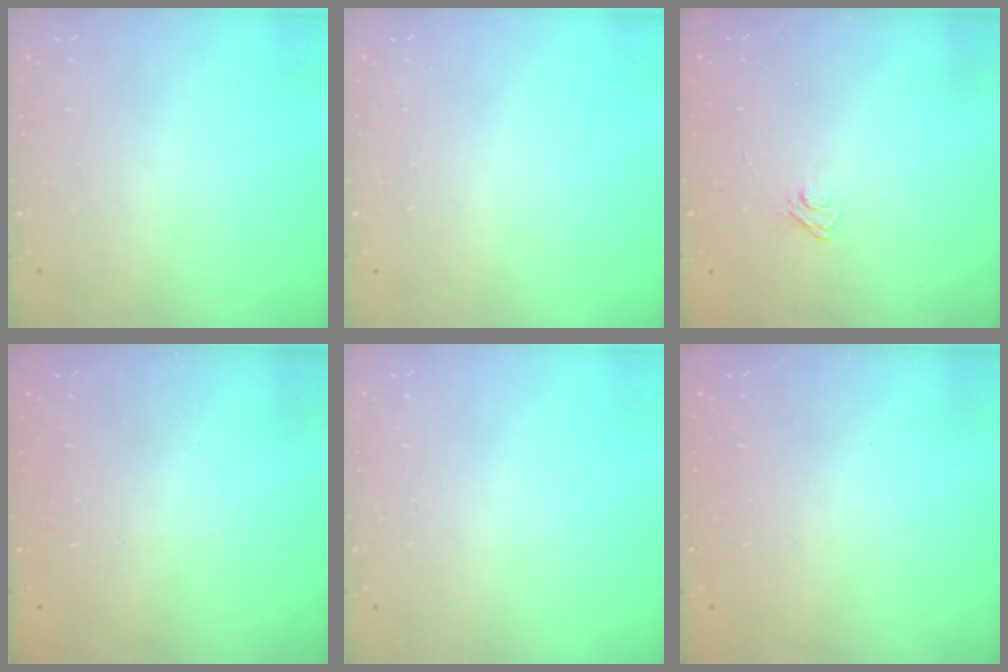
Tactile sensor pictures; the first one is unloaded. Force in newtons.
{"total": 0.0}
{"total": 3.1, "press": 2.8, "slide": 1.3}
{"total": 2.3, "press": 2.2, "slide": 0.7}
{"total": 0.0}
{"total": 2.3, "press": 2.2, "slide": 0.8}